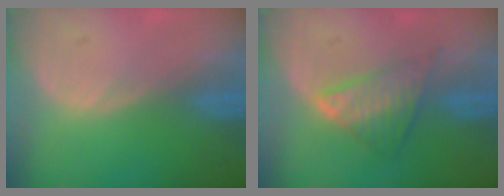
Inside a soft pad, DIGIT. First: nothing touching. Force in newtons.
{"total": 5.8, "press": 5.6, "slide": 1.6}